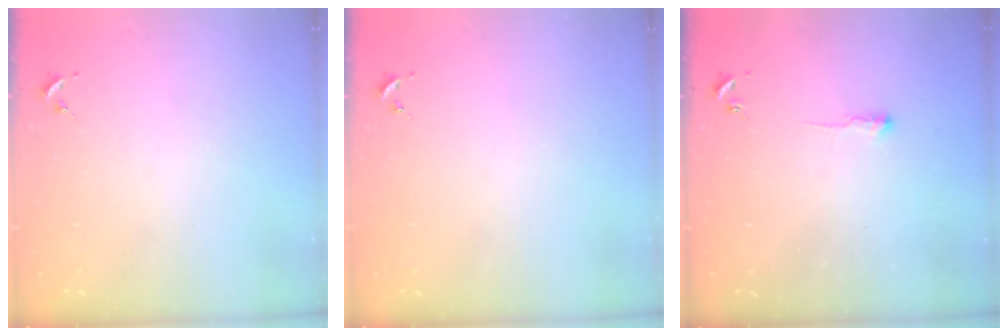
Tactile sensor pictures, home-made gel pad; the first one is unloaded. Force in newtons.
{"total": 0.0}
{"total": 2.5, "press": 2.5, "slide": 0.4}